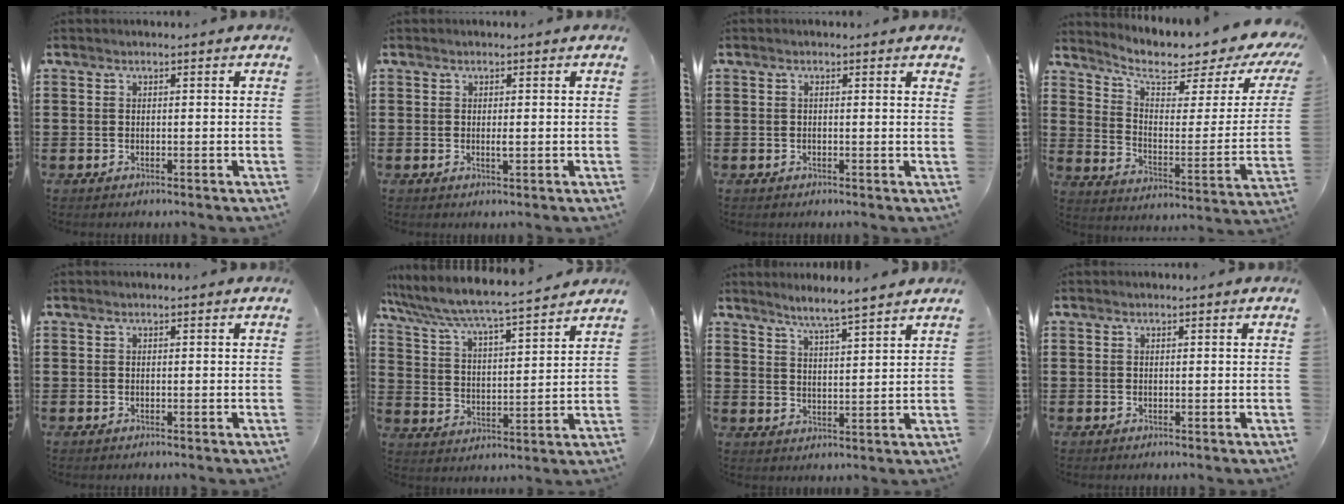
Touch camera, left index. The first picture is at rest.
{"total": 1.1, "force": [0.1, 0.2, 1.1], "torque": [-0.021, -0.003, 0.002]}
{"total": 0.7, "force": [0.2, 0.0, 0.7], "torque": [-0.013, -0.001, 0.004]}
{"total": 5.8, "force": [4.5, 1.6, 3.4], "torque": [-0.075, -0.040, 0.068]}
{"total": 0.0}
{"total": 5.2, "force": [4.9, -0.2, 1.9], "torque": [-0.062, -0.039, 0.073]}
{"total": 4.2, "force": [4.0, -0.8, 1.3], "torque": [-0.039, -0.019, 0.069]}
{"total": 0.0}